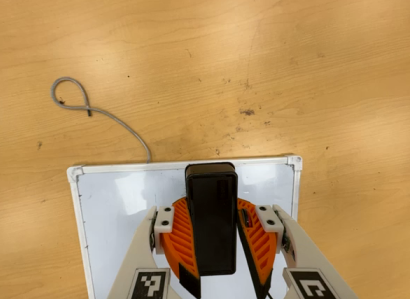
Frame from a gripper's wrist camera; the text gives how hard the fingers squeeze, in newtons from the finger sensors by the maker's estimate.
{"total": 9.9, "left": 9.9, "right": 10.0}